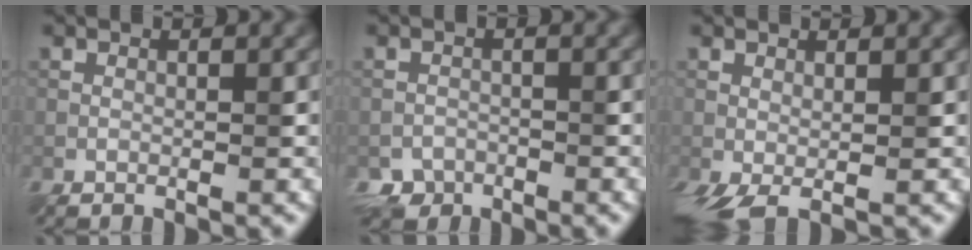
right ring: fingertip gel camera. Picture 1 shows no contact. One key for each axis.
{"total": 2.8, "fx": -2.3, "fy": 1.5, "fz": -0.6, "tx": 0.013, "ty": -0.002, "tz": -0.039}
{"total": 3.4, "fx": -0.7, "fy": 1.3, "fz": 3.1, "tx": -0.063, "ty": -0.007, "tz": -0.011}